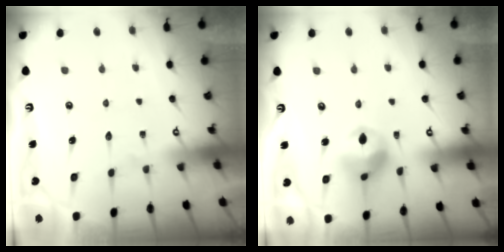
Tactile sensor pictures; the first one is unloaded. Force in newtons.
{"total": 11.0, "press": 10.9, "slide": 1.5}